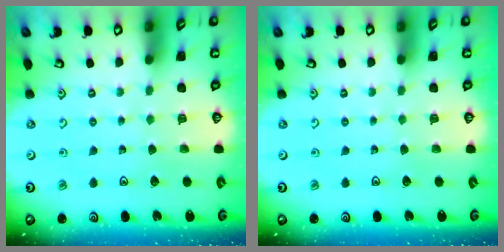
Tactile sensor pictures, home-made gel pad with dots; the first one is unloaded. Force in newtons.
{"total": 0.0}